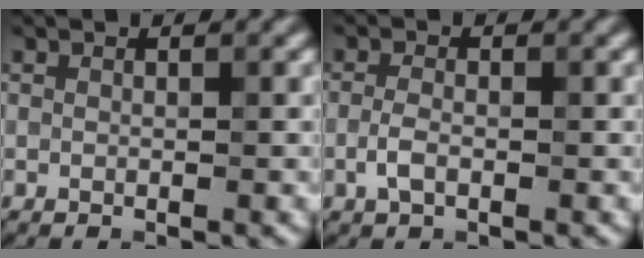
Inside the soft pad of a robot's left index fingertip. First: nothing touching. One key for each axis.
{"total": 1.8, "fx": -0.7, "fy": 0.7, "fz": 1.5, "tx": -0.037, "ty": 0.006, "tz": -0.016}